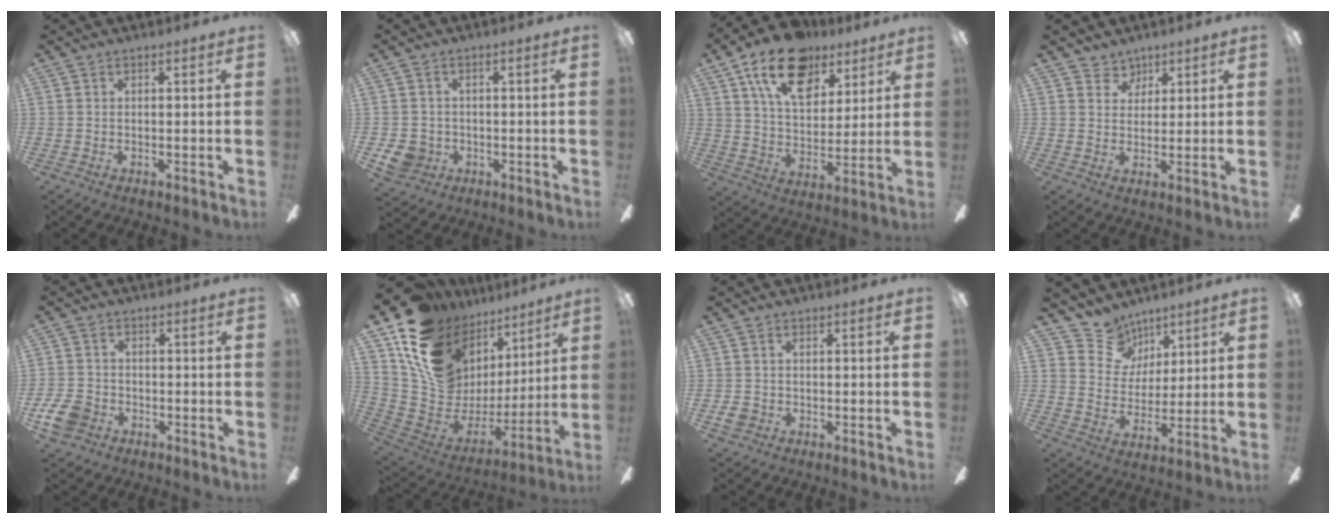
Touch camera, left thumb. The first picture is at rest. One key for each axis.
{"total": 5.4, "fx": -1.6, "fy": 4.9, "fz": 1.7, "tx": -0.043, "ty": 0.010, "tz": -0.031}
{"total": 18.7, "fx": 10.8, "fy": 10.9, "fz": 10.6, "tx": -0.167, "ty": -0.041, "tz": 0.191}
{"total": 4.0, "fx": 2.9, "fy": 2.7, "fz": -0.2, "tx": 0.005, "ty": -0.013, "tz": 0.052}
{"total": 6.8, "fx": -3.2, "fy": 5.1, "fz": 3.2, "tx": -0.080, "ty": 0.019, "tz": -0.061}
{"total": 18.0, "fx": 10.5, "fy": 12.4, "fz": 7.8, "tx": -0.151, "ty": -0.071, "tz": 0.211}
{"total": 2.5, "fx": -0.6, "fy": 2.1, "fz": 1.2, "tx": -0.027, "ty": 0.003, "tz": -0.013}
{"total": 9.7, "fx": 7.1, "fy": 6.6, "fz": 0.4, "tx": -0.033, "ty": -0.049, "tz": 0.141}